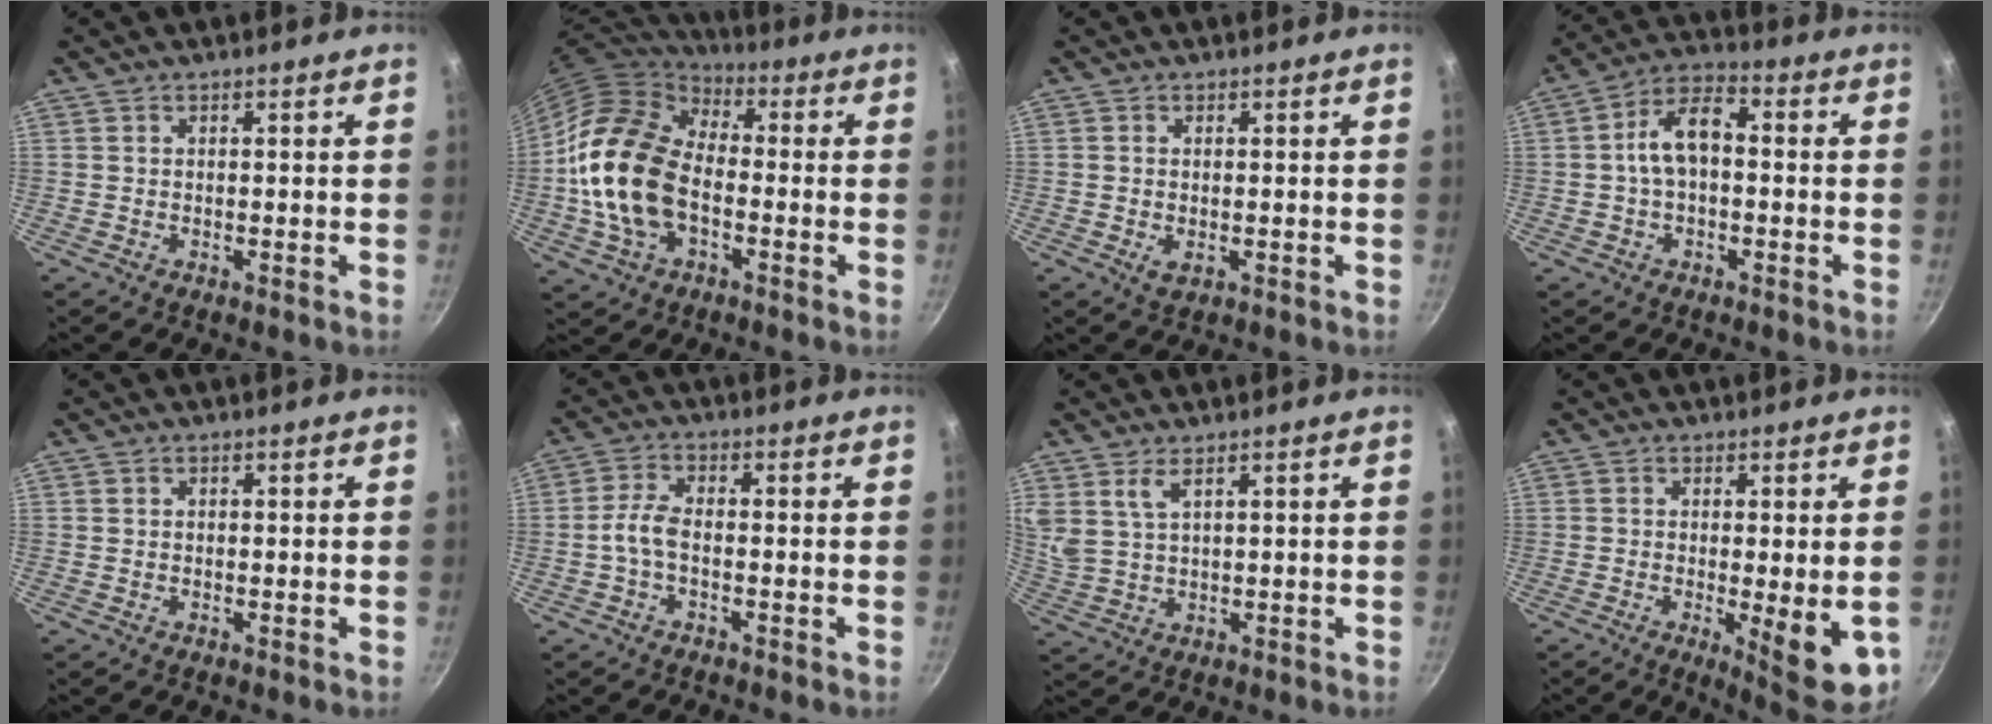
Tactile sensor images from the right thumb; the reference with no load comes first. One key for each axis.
{"total": 19.1, "fx": -2.9, "fy": 12.6, "fz": 14.2, "tx": -0.245, "ty": 0.031, "tz": -0.064}
{"total": 2.0, "fx": -0.4, "fy": 1.2, "fz": 1.6, "tx": -0.029, "ty": -0.005, "tz": -0.003}
{"total": 8.7, "fx": -0.2, "fy": 5.1, "fz": 7.1, "tx": -0.114, "ty": 0.037, "tz": -0.013}
{"total": 0.5, "fx": 0.2, "fy": 0.5, "fz": 0.2, "tx": -0.001, "ty": 0.004, "tz": 0.002}
{"total": 3.9, "fx": -1.3, "fy": 1.7, "fz": 3.3, "tx": -0.076, "ty": 0.018, "tz": -0.035}
{"total": 4.6, "fx": 2.6, "fy": 2.1, "fz": 3.2, "tx": -0.061, "ty": -0.018, "tz": 0.062}
{"total": 9.8, "fx": -1.5, "fy": 2.5, "fz": 9.3, "tx": -0.115, "ty": -0.013, "tz": -0.011}